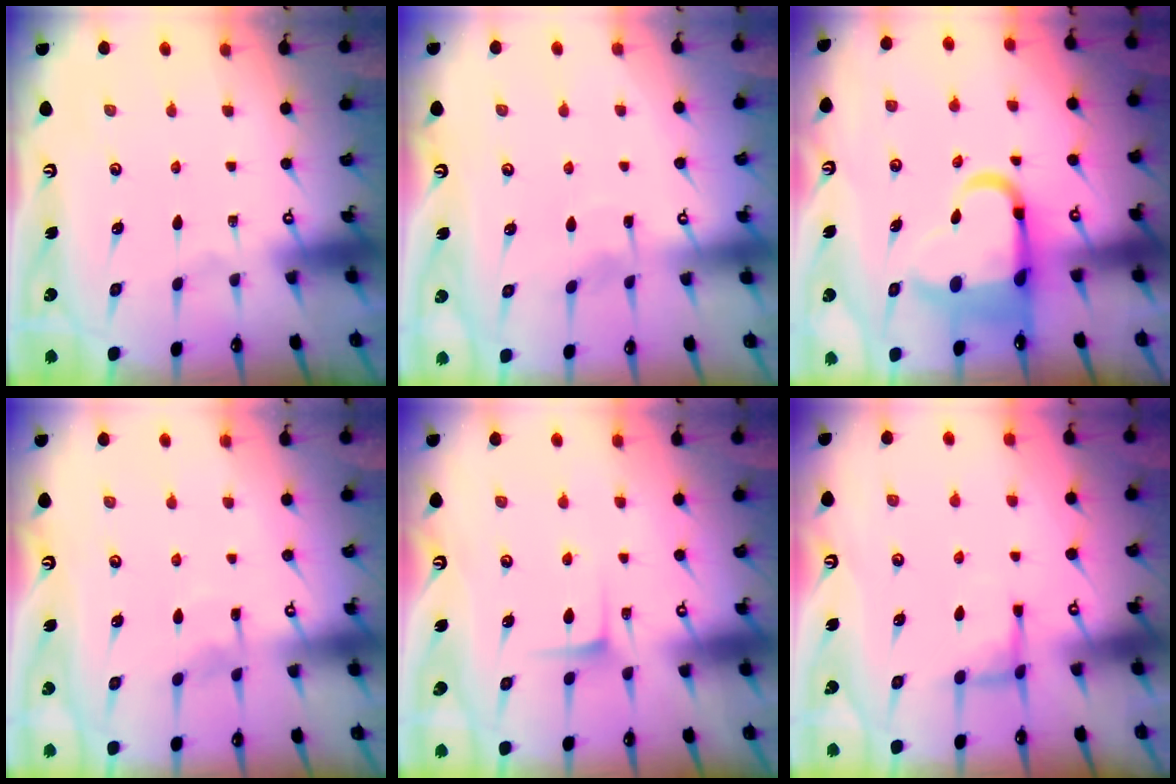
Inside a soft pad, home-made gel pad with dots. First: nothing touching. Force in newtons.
{"total": 3.7, "press": 3.6, "slide": 0.6}
{"total": 10.7, "press": 10.4, "slide": 2.5}
{"total": 6.3, "press": 6.3, "slide": 0.5}
{"total": 5.3, "press": 5.2, "slide": 0.8}
{"total": 4.7, "press": 4.6, "slide": 0.8}